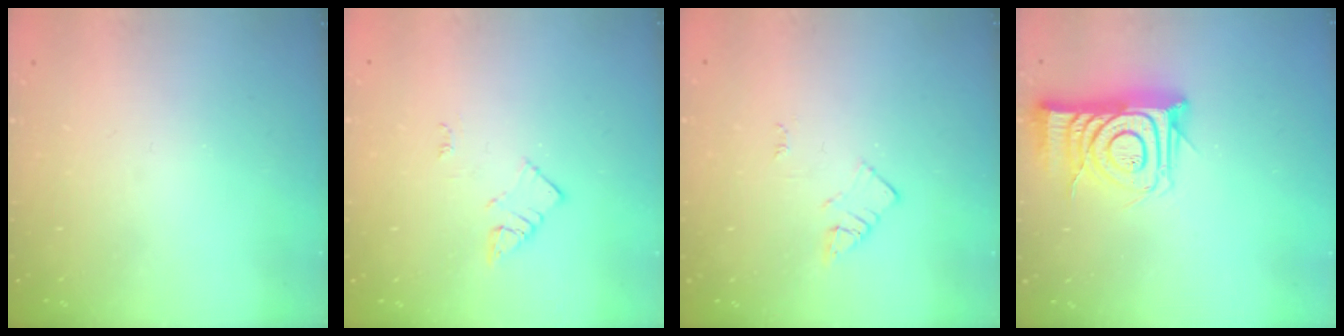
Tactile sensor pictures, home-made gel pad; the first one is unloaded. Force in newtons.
{"total": 2.7, "press": 2.6, "slide": 0.4}
{"total": 2.1, "press": 2.1, "slide": 0.3}
{"total": 14.6, "press": 14.6, "slide": 1.0}